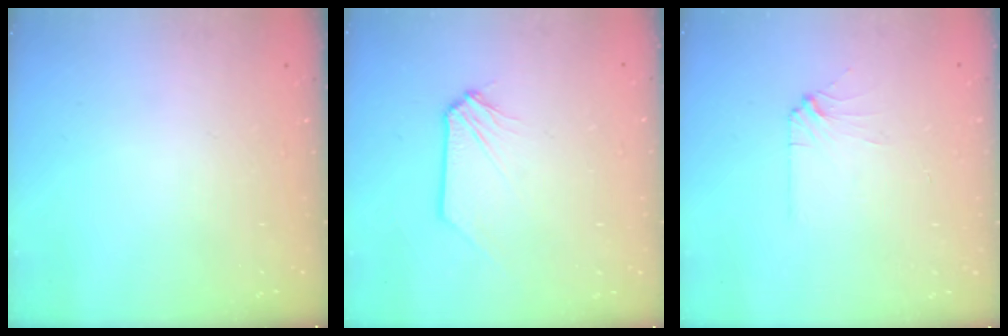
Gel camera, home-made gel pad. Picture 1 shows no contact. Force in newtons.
{"total": 1.1, "press": 1.1, "slide": 0.2}
{"total": 2.9, "press": 2.8, "slide": 0.5}